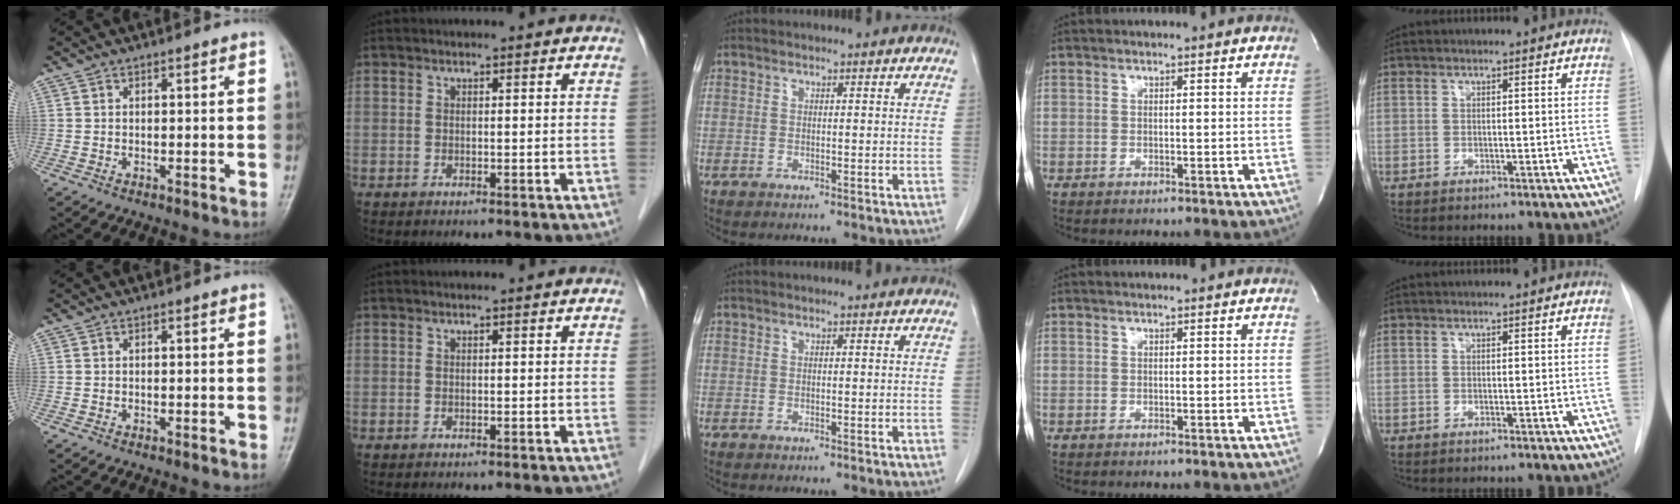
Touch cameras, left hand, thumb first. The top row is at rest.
{}